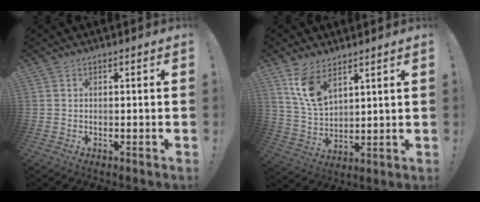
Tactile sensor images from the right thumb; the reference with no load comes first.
{"total": 10.3, "force": [6.8, 5.0, 5.9], "torque": [-0.115, -0.032, 0.129]}